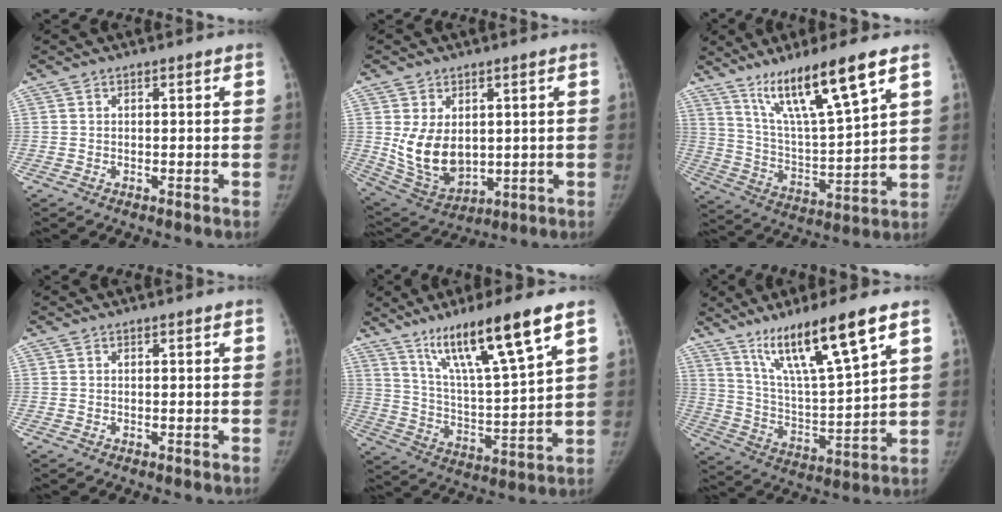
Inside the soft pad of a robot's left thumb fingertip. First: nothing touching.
{"total": 11.5, "force": [1.3, 7.9, 8.3], "torque": [-0.126, -0.018, 0.051]}
{"total": 17.0, "force": [10.7, 1.8, 13.2], "torque": [-0.227, -0.055, 0.201]}
{"total": 0.0}
{"total": 17.6, "force": [11.0, 1.5, 13.6], "torque": [-0.230, -0.054, 0.199]}
{"total": 17.7, "force": [11.0, 2.1, 13.7], "torque": [-0.234, -0.054, 0.206]}